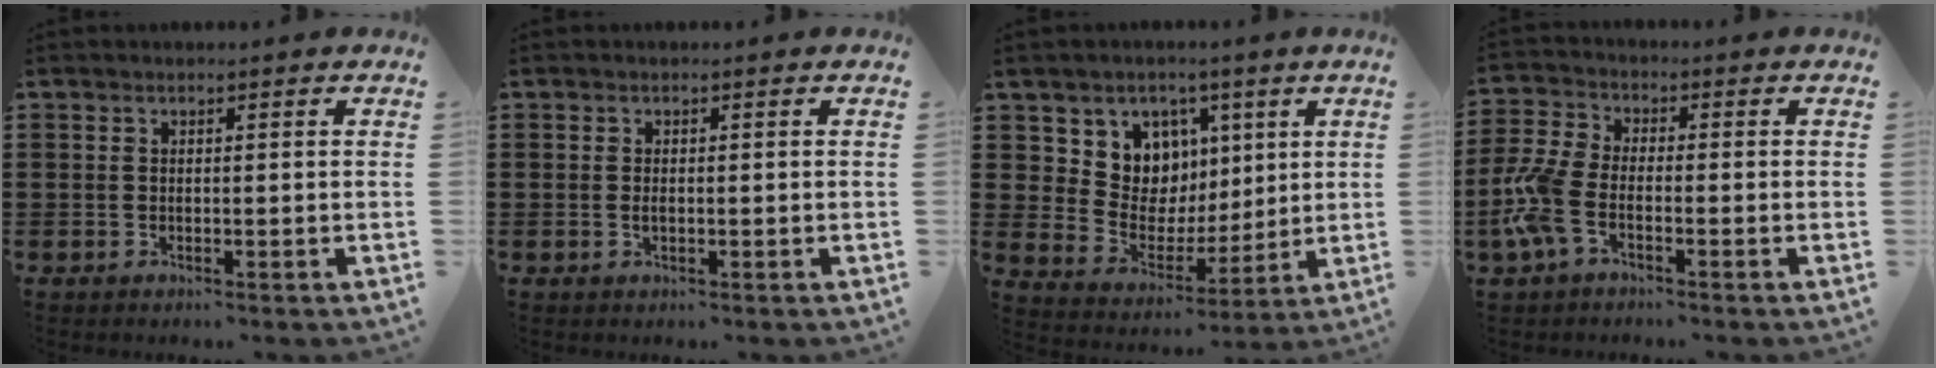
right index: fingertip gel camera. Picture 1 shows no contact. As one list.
[{"total": 0.8, "force": [0.0, 0.4, 0.7], "torque": [-0.015, 0.001, -0.001]}, {"total": 7.6, "force": [3.4, 6.8, 1.0], "torque": [-0.062, -0.029, 0.066]}, {"total": 6.1, "force": [-2.9, 2.7, 4.6], "torque": [-0.123, -0.006, -0.063]}]